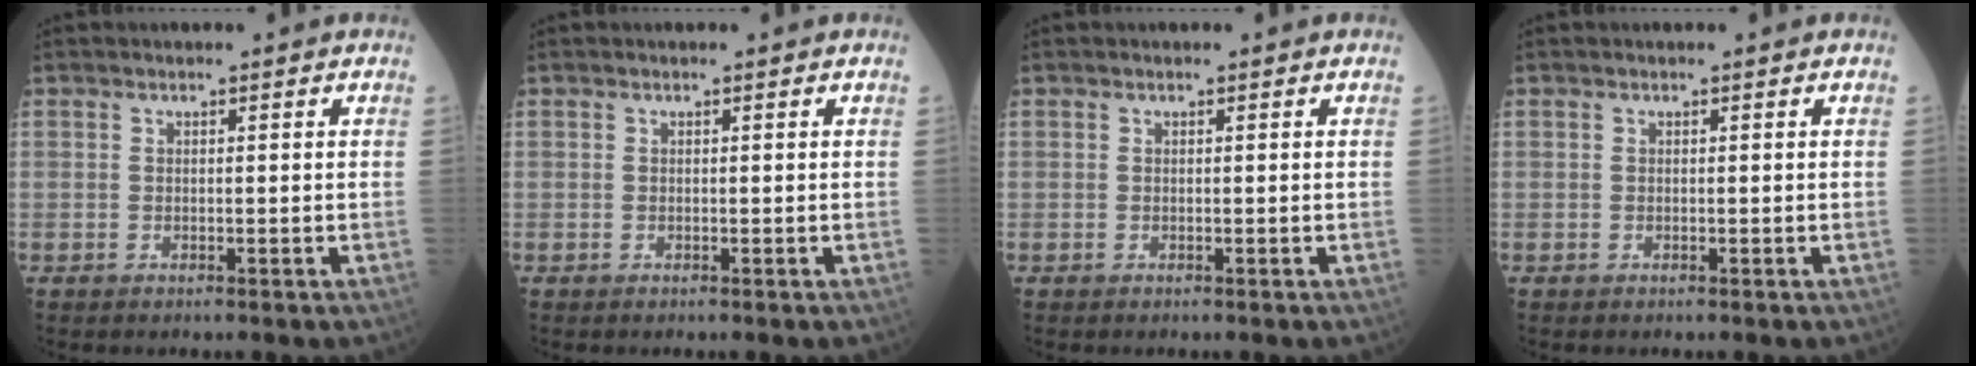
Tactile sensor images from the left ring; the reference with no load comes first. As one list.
[{"total": 0.0}, {"total": 0.0}, {"total": 0.0}]